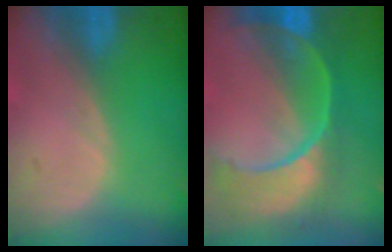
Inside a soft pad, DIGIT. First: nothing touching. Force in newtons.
{"total": 11.7, "press": 9.5, "slide": 6.8}